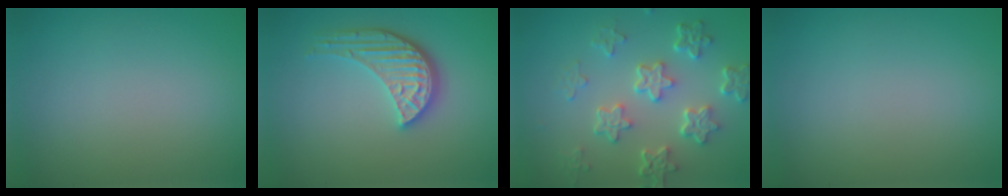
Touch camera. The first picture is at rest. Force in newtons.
{"total": 4.3, "press": 3.6, "slide": 2.4}
{"total": 5.6, "press": 4.3, "slide": 3.6}
{"total": 0.0}